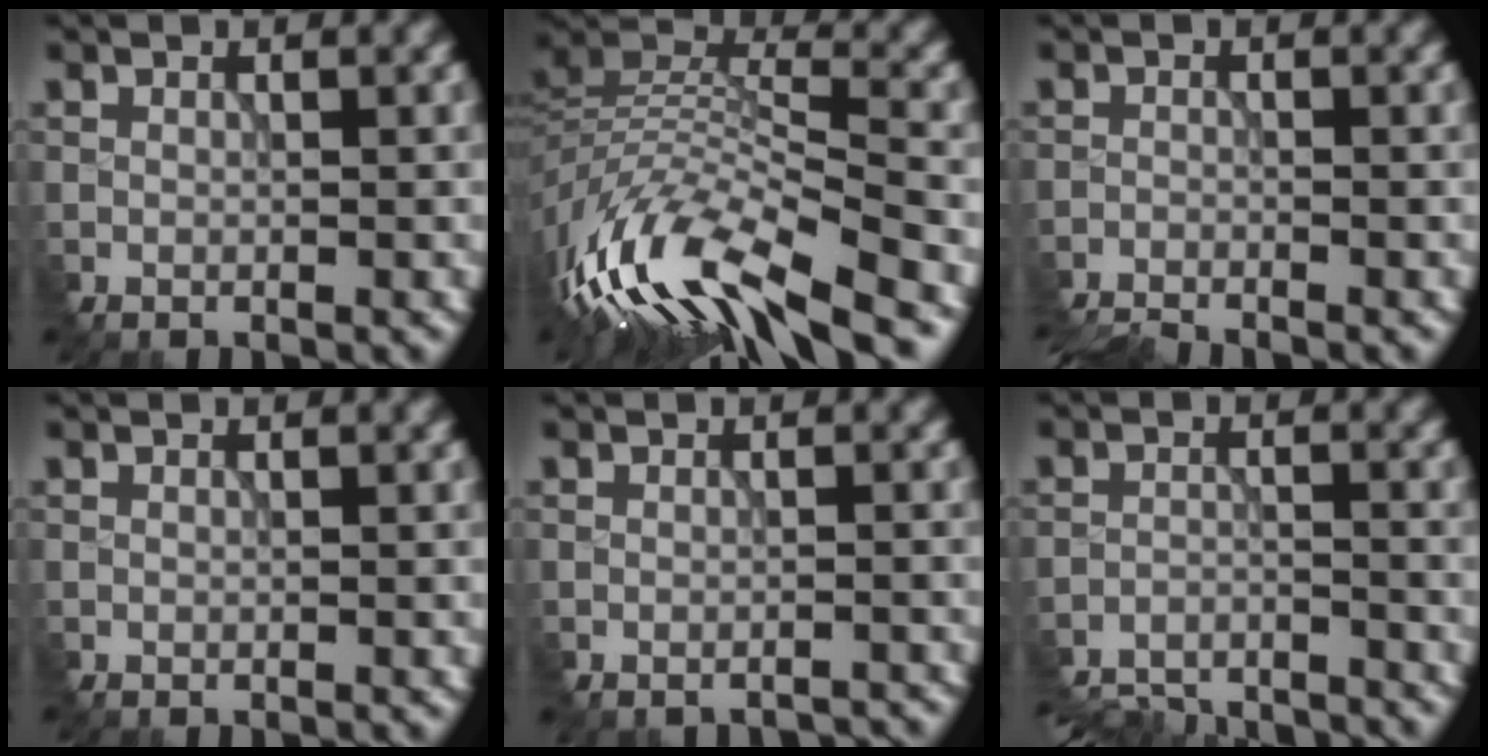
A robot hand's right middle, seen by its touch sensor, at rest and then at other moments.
{"total": 13.2, "force": [-8.4, 4.3, 9.3], "torque": [-0.204, 0.007, -0.152]}
{"total": 4.5, "force": [-4.2, 0.8, 1.6], "torque": [-0.018, -0.013, -0.053]}
{"total": 0.0}
{"total": 1.9, "force": [-1.8, 0.2, 0.6], "torque": [-0.003, -0.001, -0.026]}
{"total": 11.8, "force": [-11.6, 1.8, 0.9], "torque": [-0.006, -0.005, -0.161]}